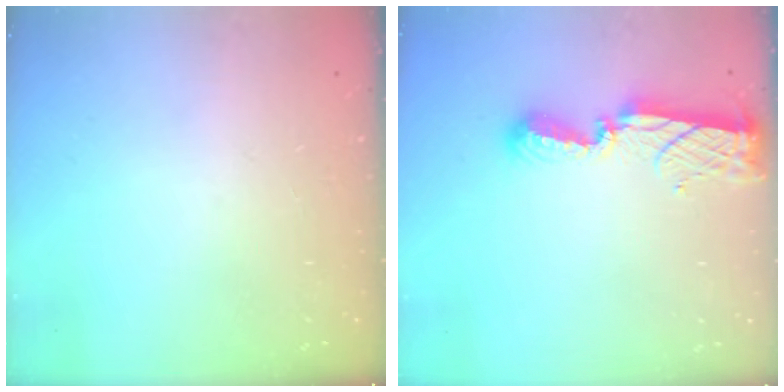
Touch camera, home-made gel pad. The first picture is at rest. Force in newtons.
{"total": 8.4, "press": 8.4, "slide": 0.8}